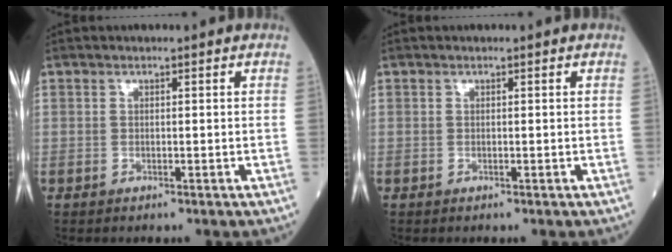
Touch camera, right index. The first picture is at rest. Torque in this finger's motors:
{"motor_torque": [0.00, 0.00, 0.00, 0.00]}